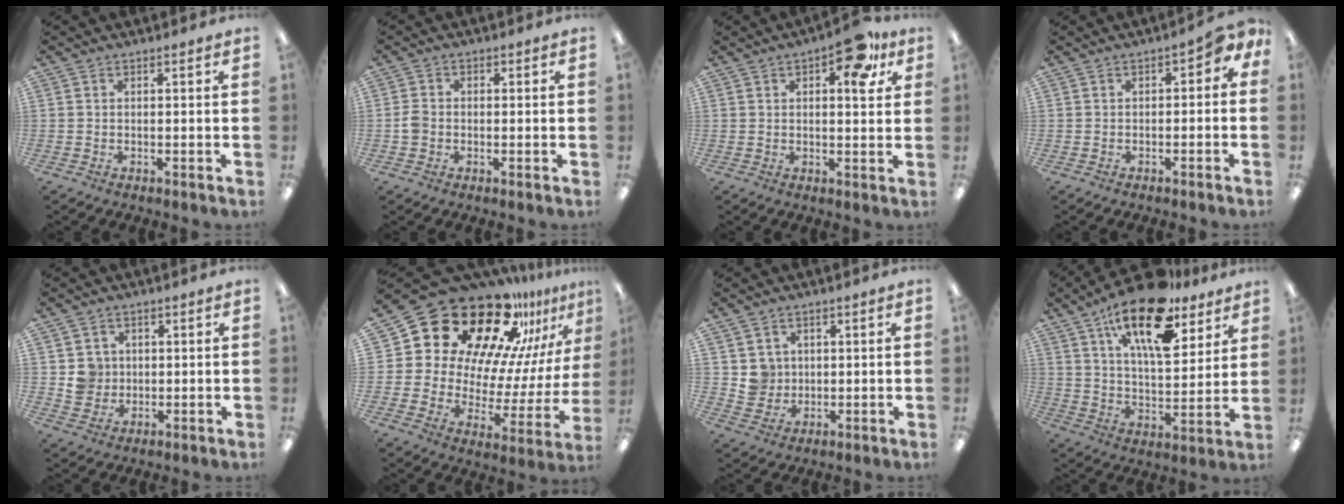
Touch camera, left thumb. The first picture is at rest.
{"total": 3.1, "force": [-0.6, 2.7, 1.5], "torque": [-0.017, 0.005, -0.013]}
{"total": 12.8, "force": [6.0, 6.1, 9.6], "torque": [-0.110, -0.020, 0.092]}
{"total": 2.7, "force": [-0.9, 1.8, 1.9], "torque": [-0.028, 0.008, -0.019]}
{"total": 5.6, "force": [0.7, 5.5, 0.9], "torque": [-0.007, 0.004, 0.013]}
{"total": 26.3, "force": [19.9, 13.0, 11.2], "torque": [-0.185, -0.147, 0.361]}
{"total": 5.4, "force": [1.7, 5.1, 0.2], "torque": [-0.001, -0.002, 0.031]}
{"total": 21.4, "force": [13.4, 8.8, 14.1], "torque": [-0.232, -0.069, 0.225]}